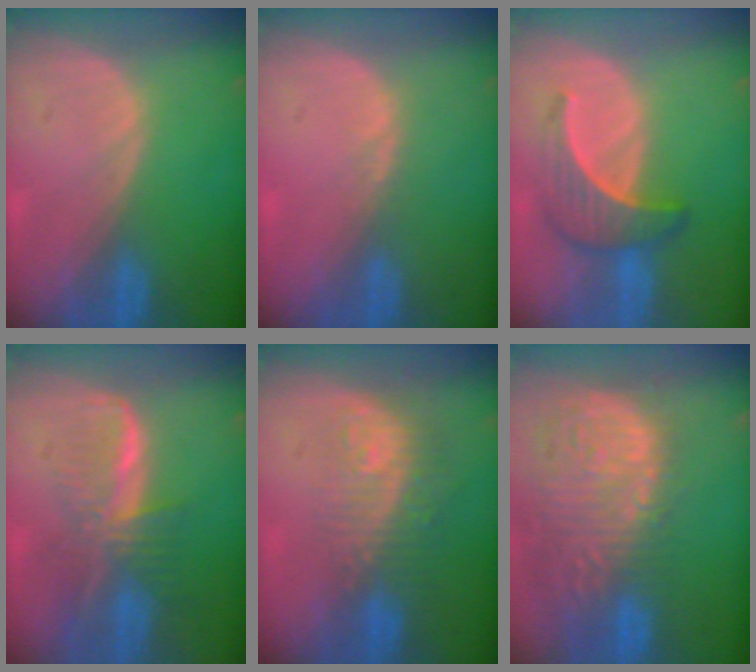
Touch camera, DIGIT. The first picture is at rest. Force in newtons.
{"total": 0.8, "press": 0.8, "slide": 0.3}
{"total": 6.3, "press": 6.1, "slide": 1.6}
{"total": 8.1, "press": 7.0, "slide": 4.2}
{"total": 9.7, "press": 8.1, "slide": 5.3}
{"total": 15.3, "press": 12.6, "slide": 8.6}